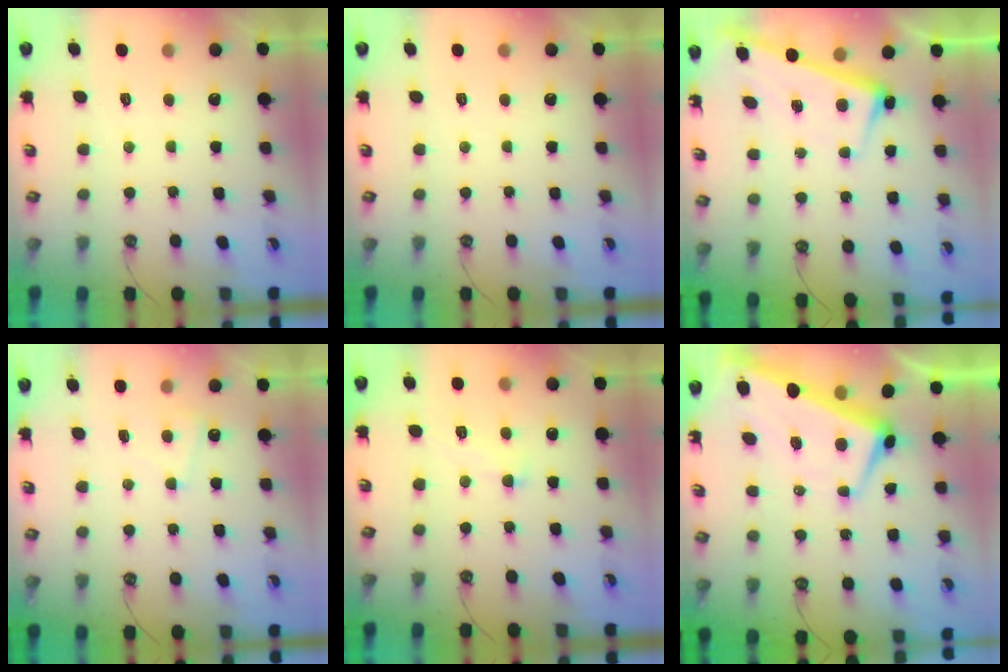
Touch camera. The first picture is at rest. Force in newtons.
{"total": 0.0}
{"total": 2.7, "press": 2.7, "slide": 0.4}
{"total": 1.7, "press": 1.6, "slide": 0.4}
{"total": 1.7, "press": 1.7, "slide": 0.5}
{"total": 1.4, "press": 1.0, "slide": 0.9}